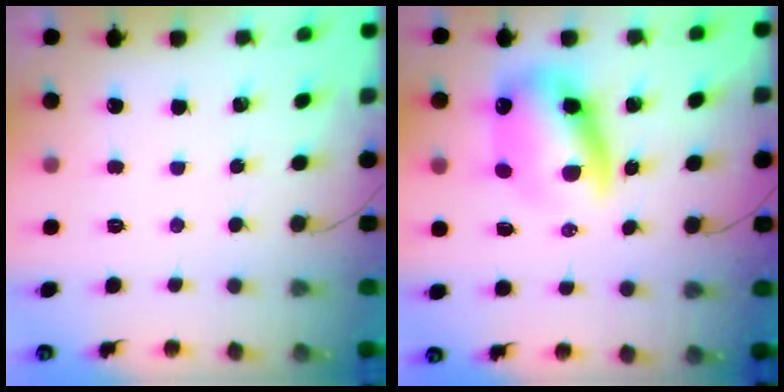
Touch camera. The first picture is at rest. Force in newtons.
{"total": 11.9, "press": 11.5, "slide": 3.0}